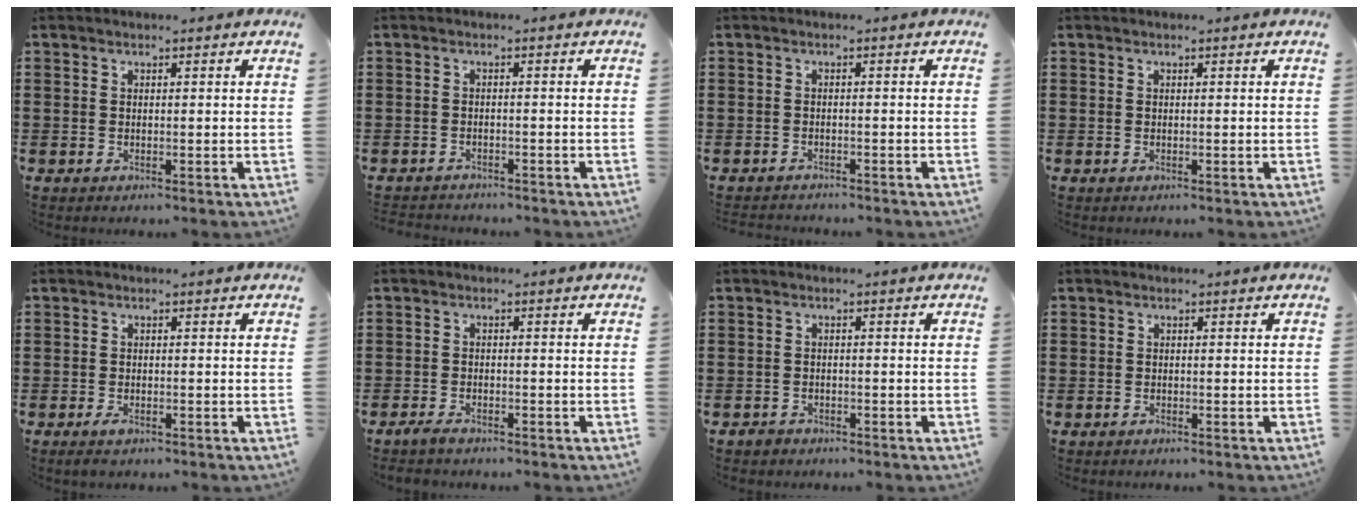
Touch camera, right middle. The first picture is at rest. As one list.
[{"total": 1.6, "force": [-1.6, 0.3, -0.1], "torque": [-0.002, 0.002, -0.036]}, {"total": 1.3, "force": [-1.3, 0.2, -0.2], "torque": [-0.001, 0.004, -0.030]}, {"total": 0.0}, {"total": 1.3, "force": [-0.9, 0.4, 0.8], "torque": [-0.026, -0.006, -0.019]}, {"total": 2.0, "force": [-1.6, 0.5, 1.0], "torque": [-0.027, 0.000, -0.033]}, {"total": 1.1, "force": [-1.0, 0.5, 0.1], "torque": [-0.006, -0.001, -0.022]}, {"total": 0.7, "force": [-0.5, 0.5, 0.0], "torque": [-0.001, 0.002, -0.010]}]